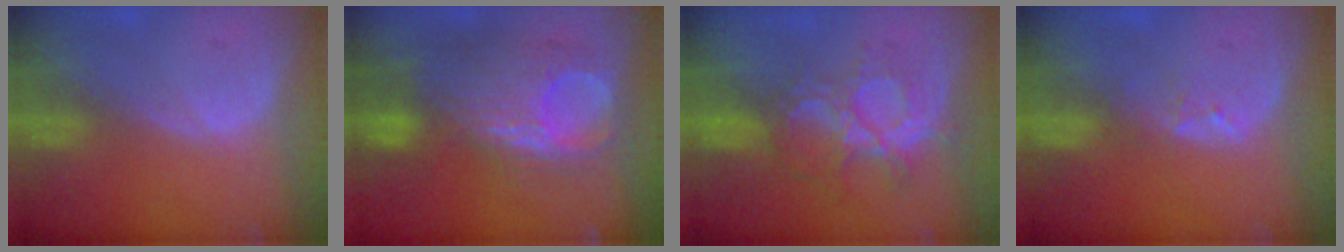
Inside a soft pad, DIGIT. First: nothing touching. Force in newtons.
{"total": 10.4, "press": 9.9, "slide": 3.0}
{"total": 9.2, "press": 7.8, "slide": 4.8}
{"total": 1.6, "press": 1.5, "slide": 0.3}